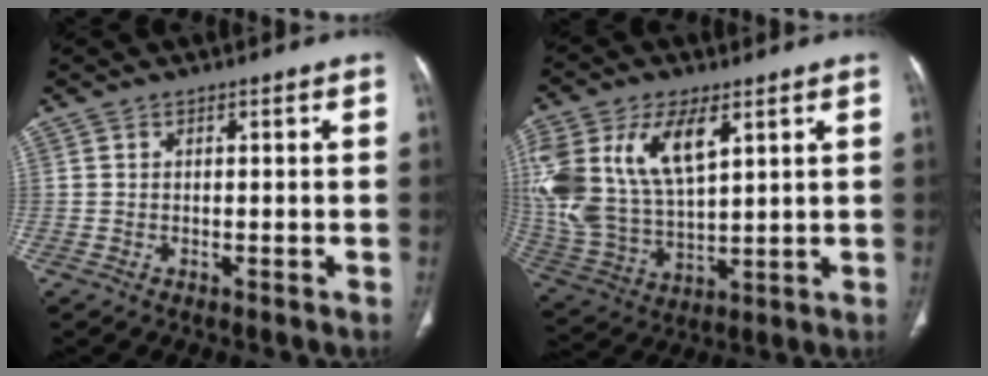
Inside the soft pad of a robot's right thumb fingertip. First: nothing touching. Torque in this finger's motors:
{"motor_torque": [0.97, 1.40, 1.79, 0.88, 0.49]}